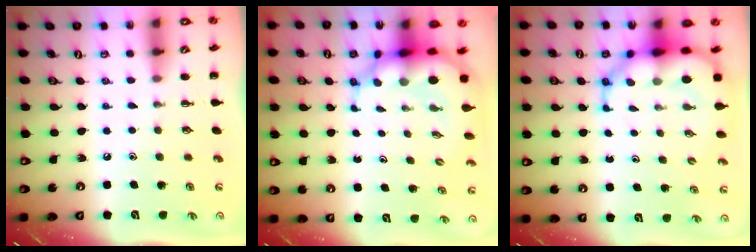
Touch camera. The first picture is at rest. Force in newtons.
{"total": 8.4, "press": 8.0, "slide": 2.6}
{"total": 9.2, "press": 8.7, "slide": 3.0}